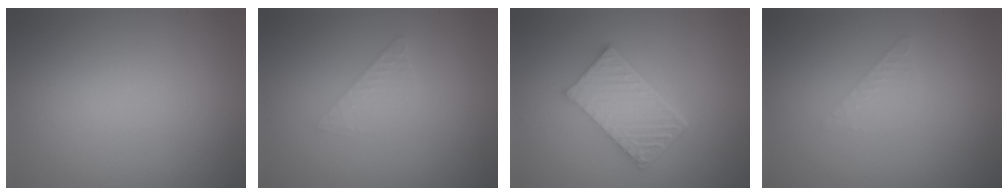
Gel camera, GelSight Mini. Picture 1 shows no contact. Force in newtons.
{"total": 1.4, "press": 1.4, "slide": 0.1}
{"total": 5.9, "press": 4.3, "slide": 4.1}
{"total": 1.0, "press": 1.0, "slide": 0.0}